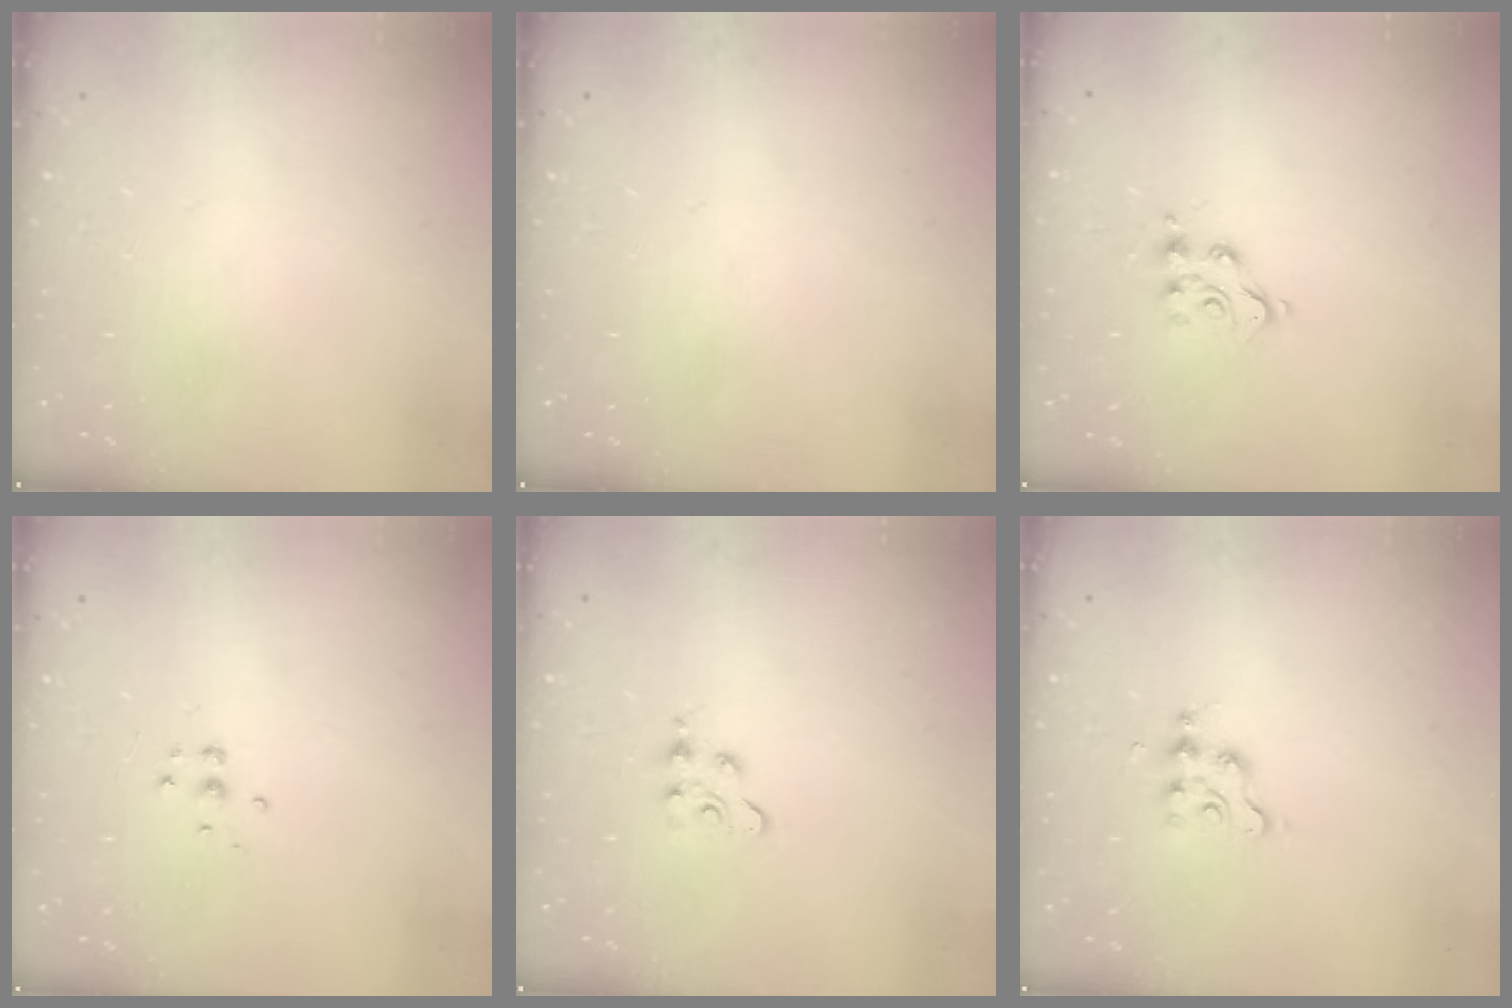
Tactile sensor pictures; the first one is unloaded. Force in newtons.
{"total": 0.0}
{"total": 8.1, "press": 8.0, "slide": 0.5}
{"total": 4.7, "press": 4.7, "slide": 0.4}
{"total": 2.8, "press": 2.8, "slide": 0.3}
{"total": 2.6, "press": 2.6, "slide": 0.3}